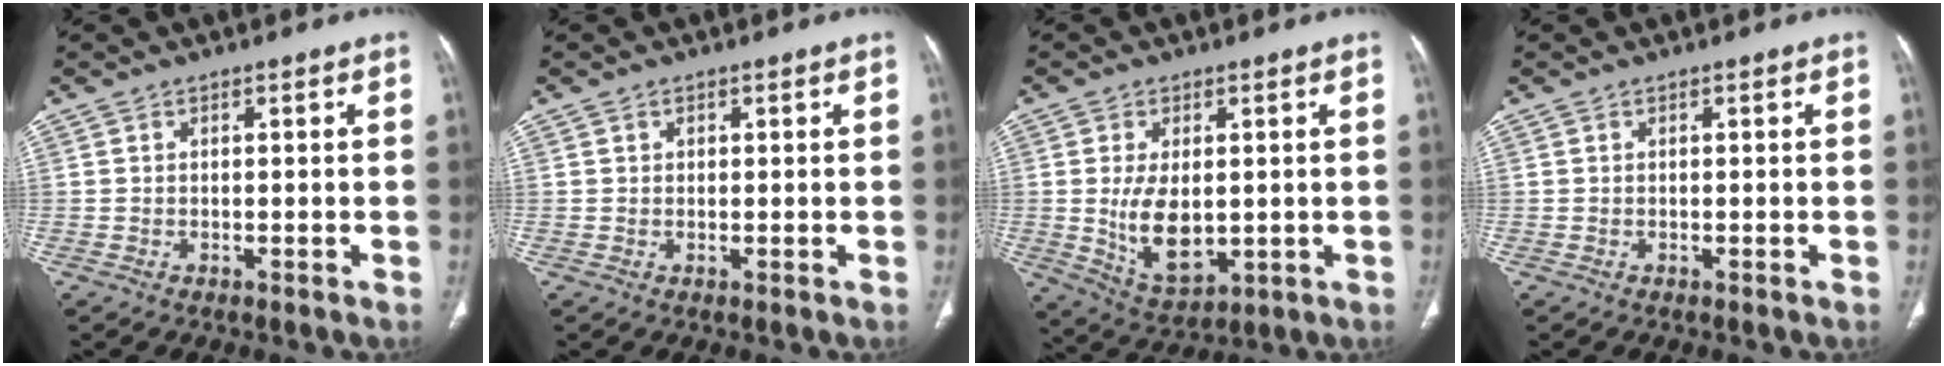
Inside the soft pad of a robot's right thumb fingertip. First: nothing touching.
{"total": 0.8, "force": [0.4, 0.7, 0.3], "torque": [0.000, -0.001, 0.007]}
{"total": 10.1, "force": [0.0, 5.8, 8.3], "torque": [-0.136, -0.017, 0.019]}
{"total": 0.0}